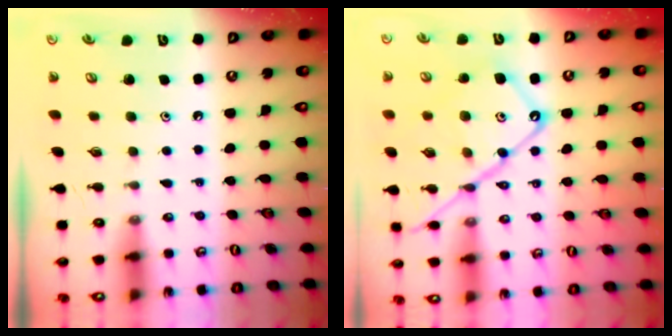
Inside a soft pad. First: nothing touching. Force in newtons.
{"total": 16.5, "press": 16.4, "slide": 1.4}